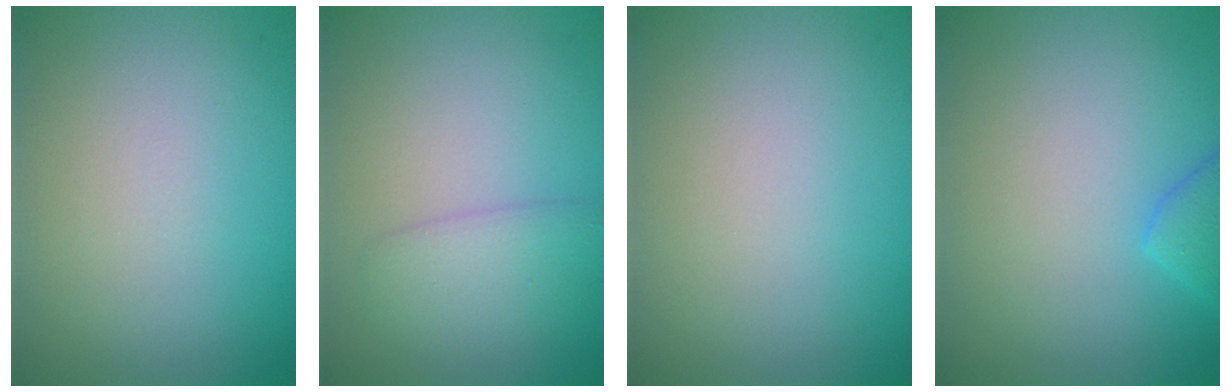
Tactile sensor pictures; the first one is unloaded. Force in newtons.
{"total": 2.7, "press": 2.7, "slide": 0.1}
{"total": 0.0}
{"total": 2.1, "press": 2.1, "slide": 0.1}